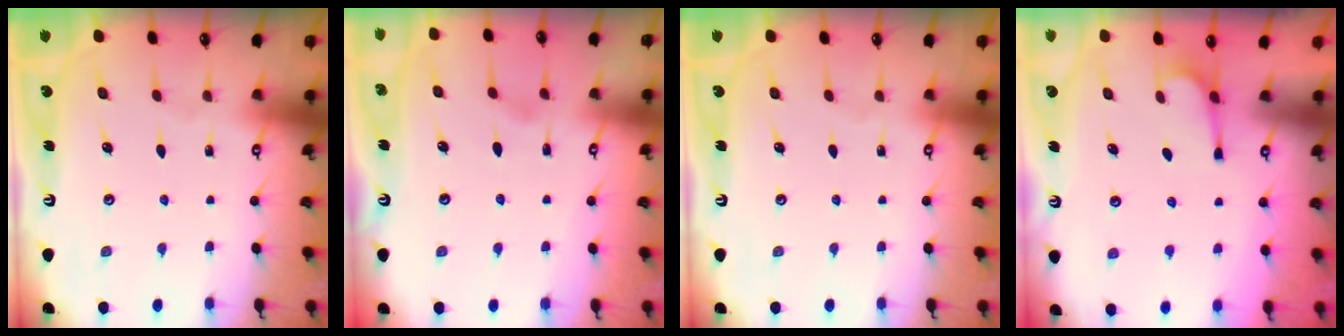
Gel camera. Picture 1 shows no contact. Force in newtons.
{"total": 1.1, "press": 0.6, "slide": 1.0}
{"total": 0.0}
{"total": 2.4, "press": 2.2, "slide": 1.0}